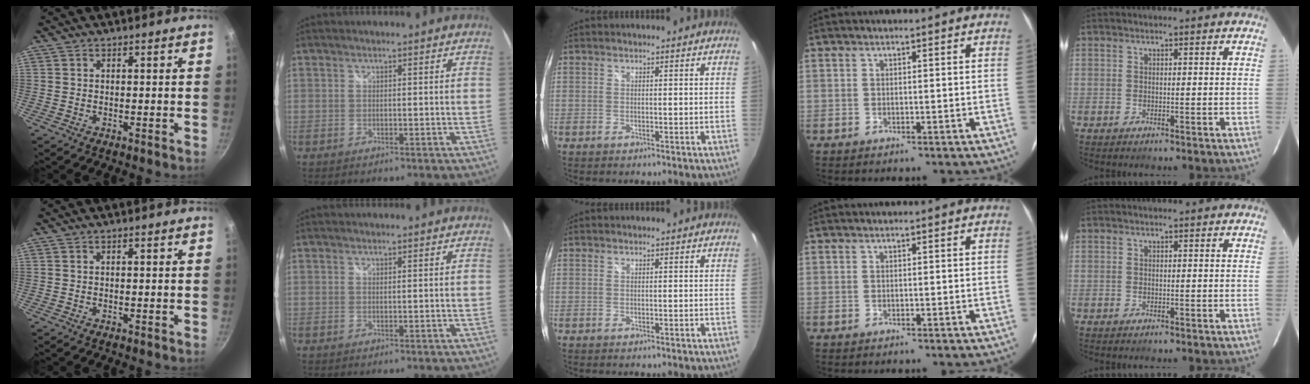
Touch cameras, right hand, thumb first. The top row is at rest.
{"index": {"total": 0.6, "force": [0.1, -0.4, -0.4], "torque": [0.007, -0.001, 0.000]}}